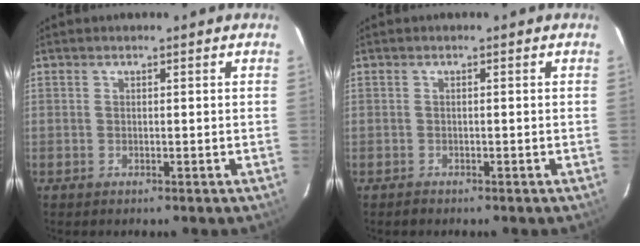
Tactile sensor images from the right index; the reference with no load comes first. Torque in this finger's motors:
{"motor_torque": [-0.02, -0.09, 0.09, 0.01]}